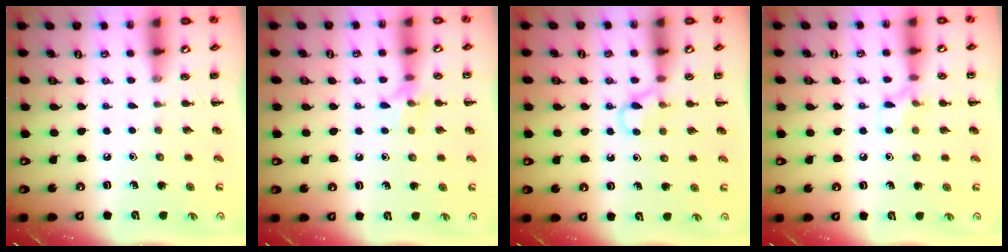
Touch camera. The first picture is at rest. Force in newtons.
{"total": 7.2, "press": 7.0, "slide": 1.5}
{"total": 5.3, "press": 5.1, "slide": 1.6}
{"total": 6.5, "press": 6.4, "slide": 1.5}